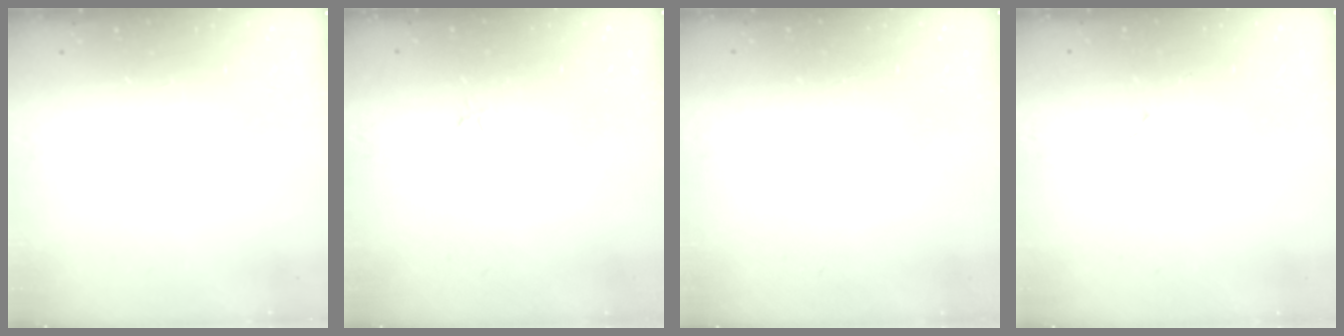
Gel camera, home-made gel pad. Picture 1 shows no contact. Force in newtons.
{"total": 3.6, "press": 3.6, "slide": 0.3}
{"total": 0.0}
{"total": 1.9, "press": 1.9, "slide": 0.2}